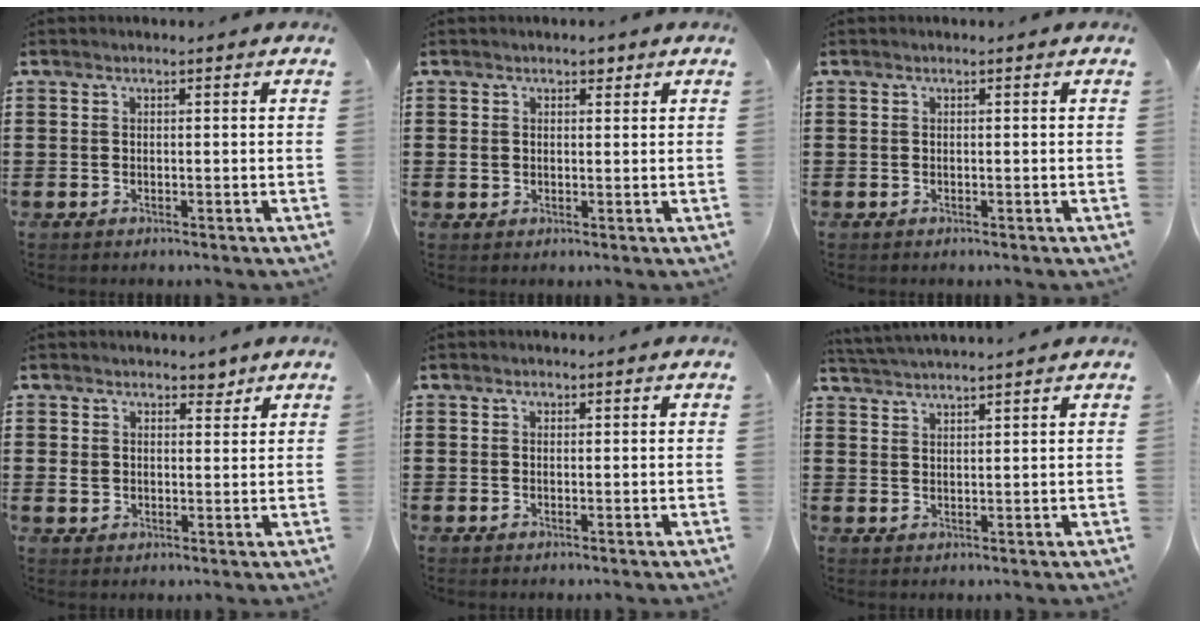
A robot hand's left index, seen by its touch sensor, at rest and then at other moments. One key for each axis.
{"total": 2.2, "fx": 0.7, "fy": 1.9, "fz": 0.8, "tx": -0.015, "ty": 0.005, "tz": 0.009}
{"total": 0.0}
{"total": 3.5, "fx": 2.0, "fy": 2.6, "fz": 1.2, "tx": -0.027, "ty": 0.009, "tz": 0.033}
{"total": 0.6, "fx": 0.1, "fy": 0.5, "fz": 0.2, "tx": -0.006, "ty": 0.003, "tz": 0.002}
{"total": 2.6, "fx": 2.5, "fy": -0.5, "fz": 0.0, "tx": -0.008, "ty": -0.008, "tz": 0.047}